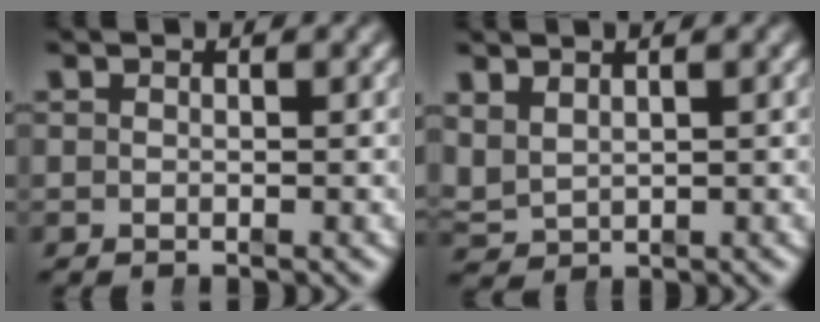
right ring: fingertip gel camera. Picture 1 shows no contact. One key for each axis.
{"total": 2.6, "fx": 0.9, "fy": 2.2, "fz": 1.1, "tx": -0.044, "ty": -0.011, "tz": 0.032}